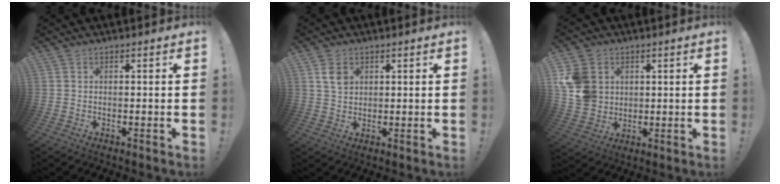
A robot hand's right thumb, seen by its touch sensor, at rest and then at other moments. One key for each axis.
{"total": 5.2, "fx": 2.2, "fy": 4.0, "fz": 2.5, "tx": -0.026, "ty": -0.004, "tz": 0.039}
{"total": 10.9, "fx": 3.1, "fy": 9.4, "fz": 4.5, "tx": -0.095, "ty": -0.008, "tz": 0.068}